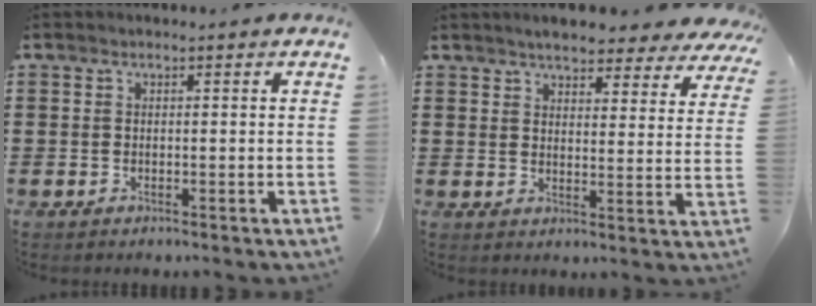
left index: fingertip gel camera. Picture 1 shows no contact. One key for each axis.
{"total": 4.9, "fx": 4.6, "fy": 0.5, "fz": 1.4, "tx": -0.039, "ty": -0.019, "tz": 0.080}